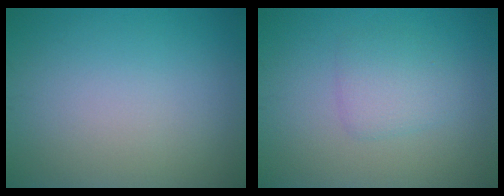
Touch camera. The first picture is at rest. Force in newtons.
{"total": 2.3, "press": 2.3, "slide": 0.1}